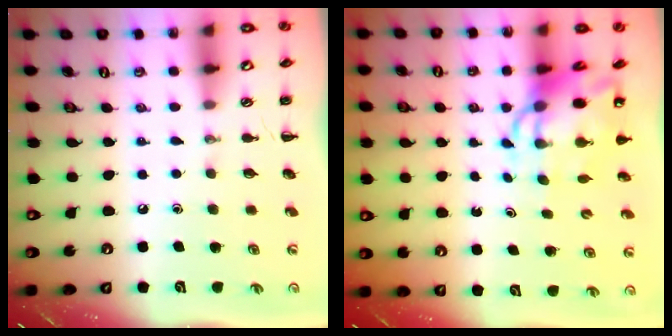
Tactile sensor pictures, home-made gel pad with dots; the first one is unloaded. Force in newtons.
{"total": 8.2, "press": 7.8, "slide": 2.4}